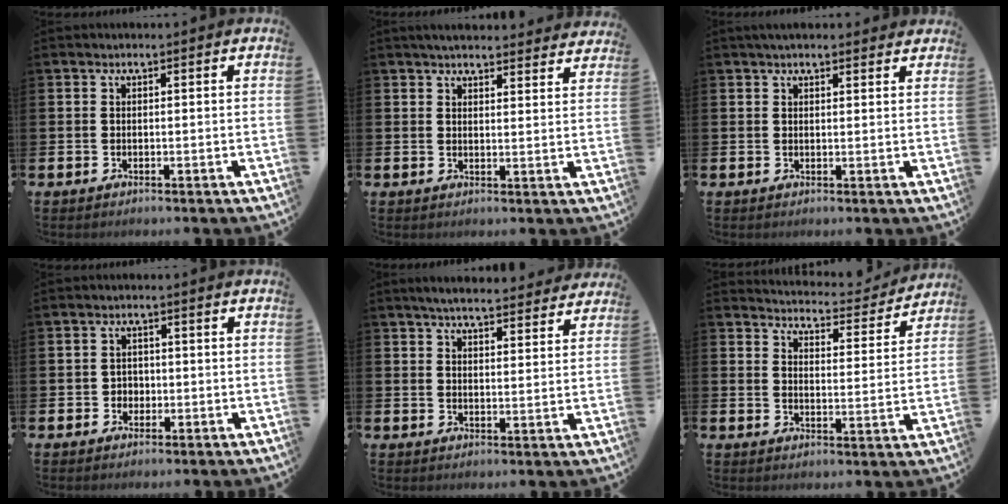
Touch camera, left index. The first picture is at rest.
{"total": 4.4, "force": [4.3, 0.5, 0.8], "torque": [-0.007, -0.024, 0.076]}
{"total": 2.4, "force": [2.2, 0.6, 0.7], "torque": [-0.011, -0.003, 0.039]}
{"total": 1.8, "force": [-0.3, 1.7, 0.3], "torque": [-0.001, 0.004, -0.012]}
{"total": 5.2, "force": [5.0, 0.7, 1.3], "torque": [-0.023, -0.029, 0.086]}
{"total": 4.8, "force": [4.7, 0.5, 0.4], "torque": [-0.015, -0.044, 0.076]}